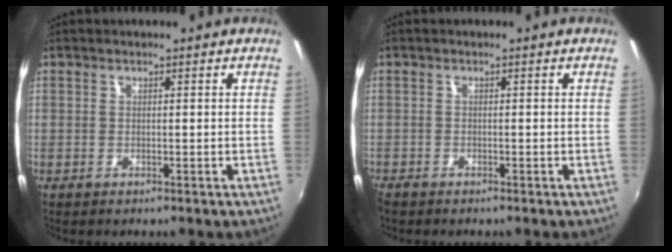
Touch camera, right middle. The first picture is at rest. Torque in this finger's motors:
{"motor_torque": [0.11, -0.12, -0.02, 0.01]}